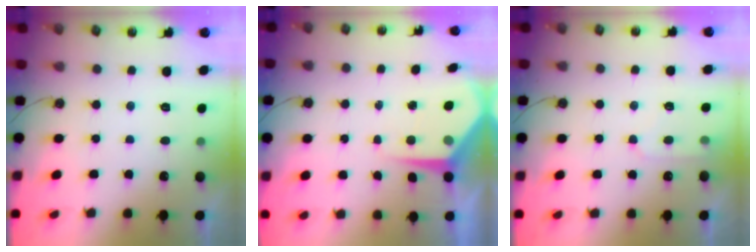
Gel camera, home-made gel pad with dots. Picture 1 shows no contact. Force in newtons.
{"total": 5.3, "press": 5.3, "slide": 0.1}
{"total": 4.8, "press": 4.8, "slide": 0.5}